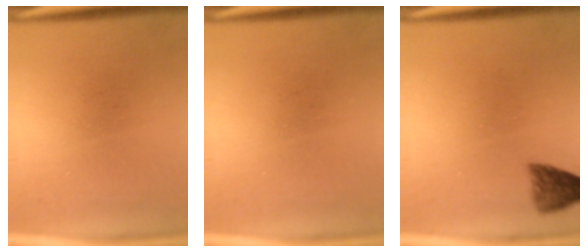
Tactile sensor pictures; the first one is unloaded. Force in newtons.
{"total": 0.0}
{"total": 3.2}